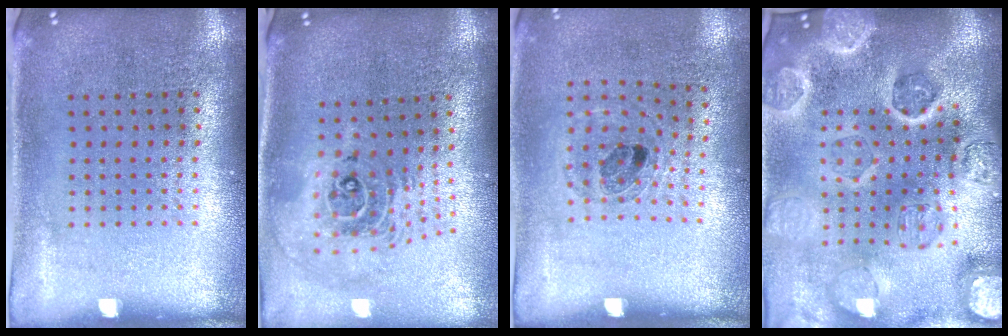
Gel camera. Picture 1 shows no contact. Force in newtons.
{"total": 2.2, "press": 1.6, "slide": 1.5}
{"total": 1.0, "press": 0.9, "slide": 0.4}
{"total": 5.5, "press": 4.7, "slide": 2.8}